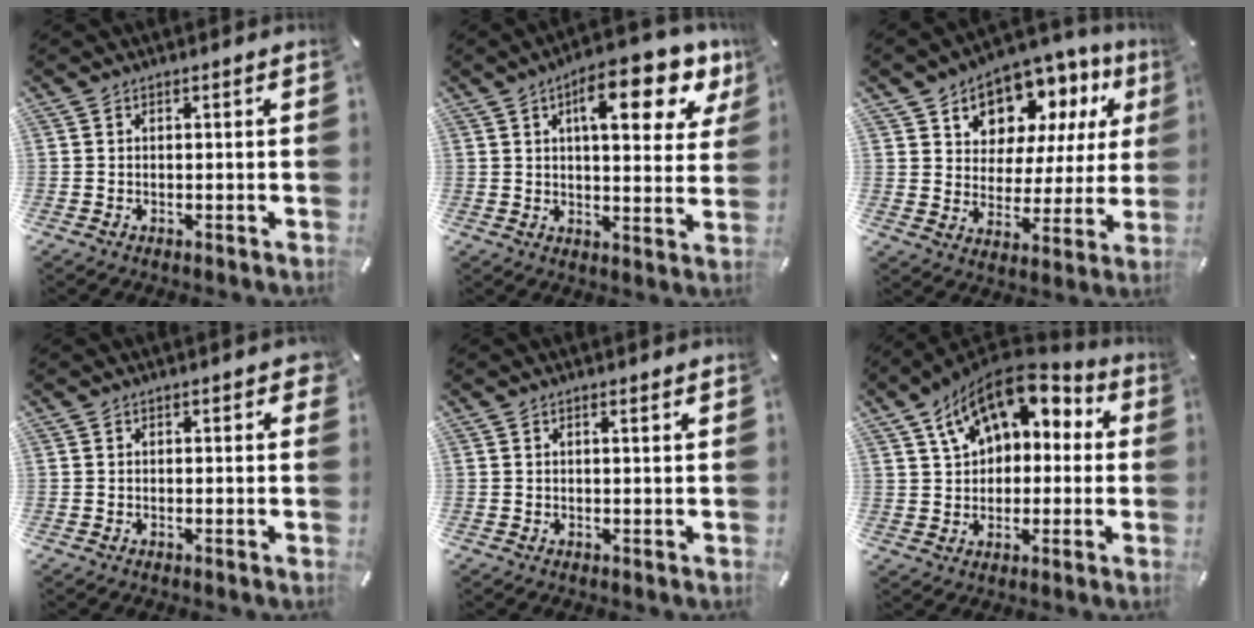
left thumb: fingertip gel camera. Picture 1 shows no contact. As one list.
[{"total": 14.3, "force": [7.7, 5.5, 10.8], "torque": [-0.142, -0.038, 0.120]}, {"total": 10.4, "force": [7.3, 7.1, 2.0], "torque": [-0.046, -0.070, 0.134]}, {"total": 1.0, "force": [0.2, 0.5, 0.8], "torque": [-0.008, 0.001, 0.000]}, {"total": 0.6, "force": [0.3, 0.0, 0.5], "torque": [-0.009, -0.001, 0.006]}, {"total": 13.7, "force": [6.5, 9.4, 7.5], "torque": [-0.126, -0.030, 0.119]}]